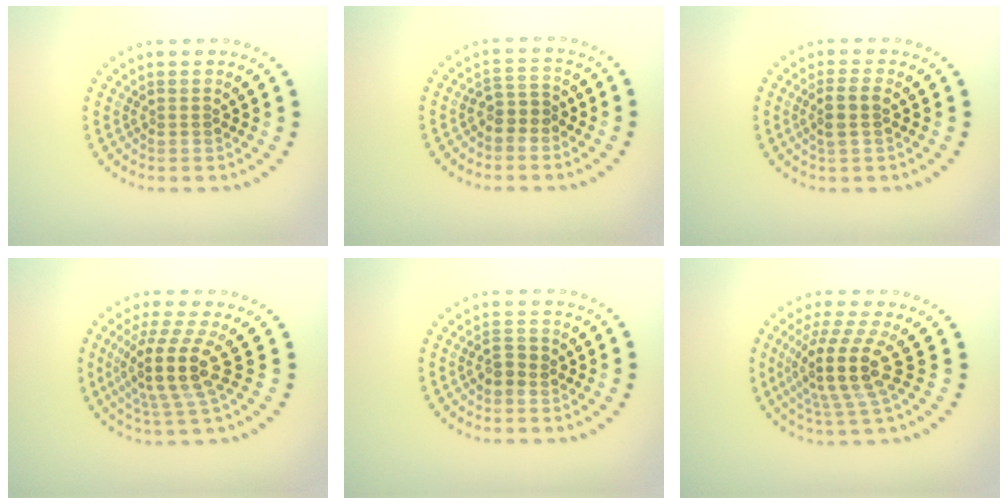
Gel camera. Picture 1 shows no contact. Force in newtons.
{"total": 1.8, "press": 1.4, "slide": 1.2}
{"total": 2.0, "press": 1.8, "slide": 0.9}
{"total": 4.7, "press": 3.6, "slide": 3.0}
{"total": 1.7, "press": 1.6, "slide": 0.5}
{"total": 5.0, "press": 3.7, "slide": 3.4}